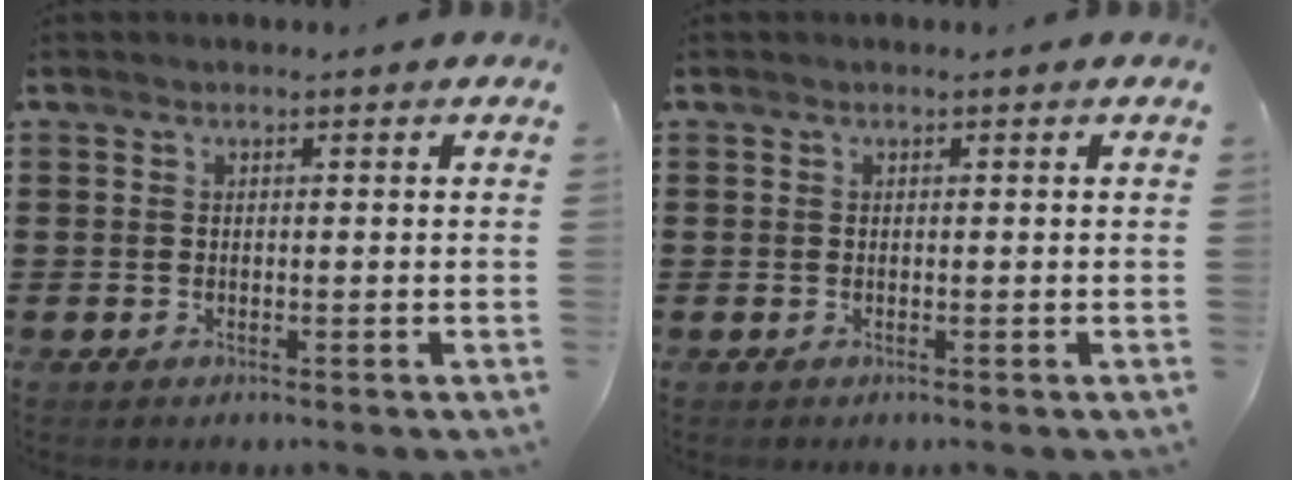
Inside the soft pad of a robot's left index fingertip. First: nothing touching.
{"total": 0.0}